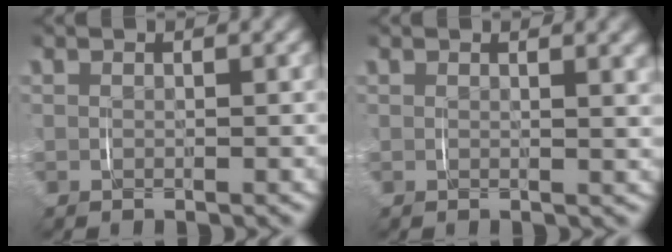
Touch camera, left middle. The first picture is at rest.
{"total": 1.6, "force": [1.0, 0.1, 1.2], "torque": [-0.009, 0.005, 0.012]}